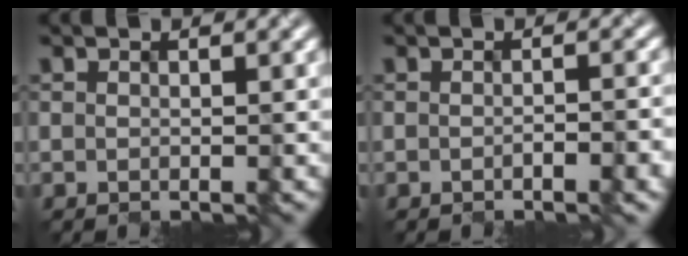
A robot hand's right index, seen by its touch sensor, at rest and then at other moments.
{"total": 2.3, "force": [-0.9, 0.5, 2.0], "torque": [-0.029, 0.000, -0.011]}